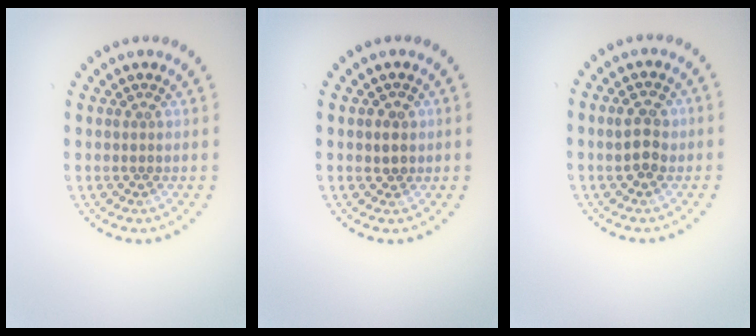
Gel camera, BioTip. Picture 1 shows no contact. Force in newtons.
{"total": 1.1, "press": 1.0, "slide": 0.4}
{"total": 2.5, "press": 2.5, "slide": 0.2}